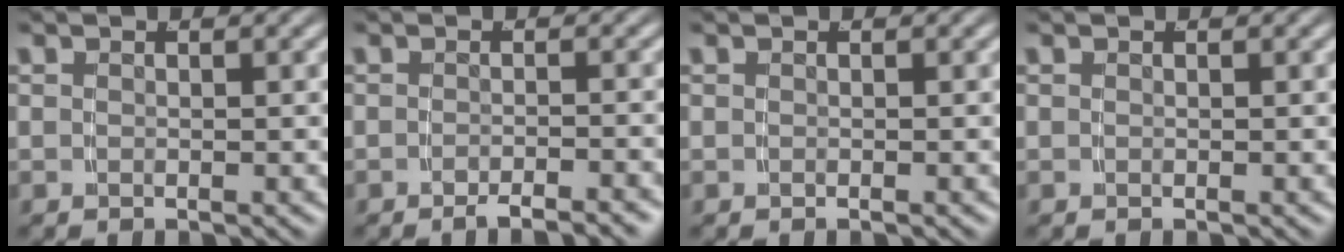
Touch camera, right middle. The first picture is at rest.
{"total": 2.7, "force": [-2.5, -0.2, 1.1], "torque": [-0.012, 0.005, -0.043]}
{"total": 0.0}
{"total": 0.0}